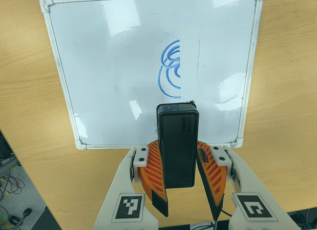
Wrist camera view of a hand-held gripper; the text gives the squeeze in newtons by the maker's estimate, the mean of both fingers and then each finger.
{"total": 9.0, "left": 9.7, "right": 8.4}